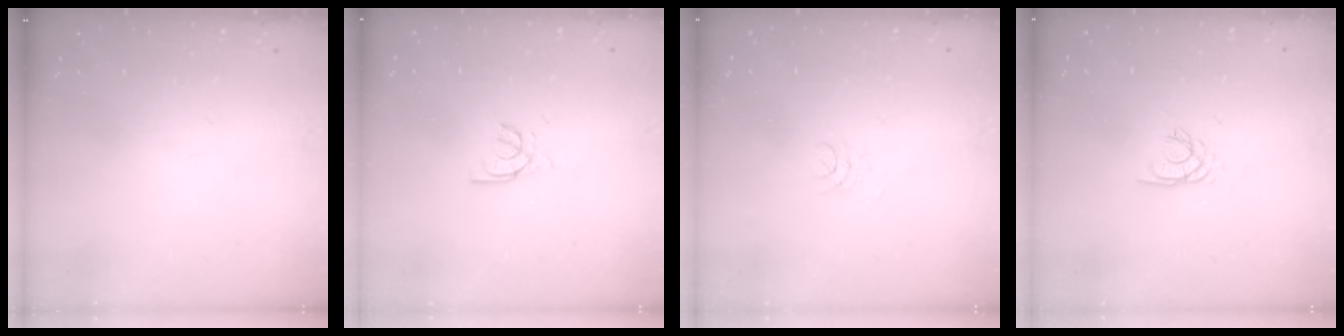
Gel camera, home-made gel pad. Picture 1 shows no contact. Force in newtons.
{"total": 3.7, "press": 3.7, "slide": 0.1}
{"total": 1.7, "press": 1.7, "slide": 0.2}
{"total": 1.8, "press": 1.8, "slide": 0.2}